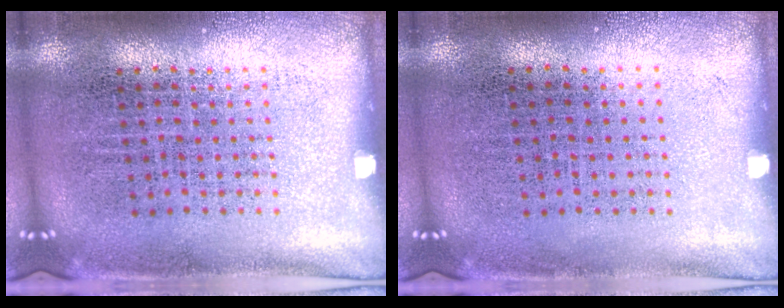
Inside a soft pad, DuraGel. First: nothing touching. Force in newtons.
{"total": 0.0}